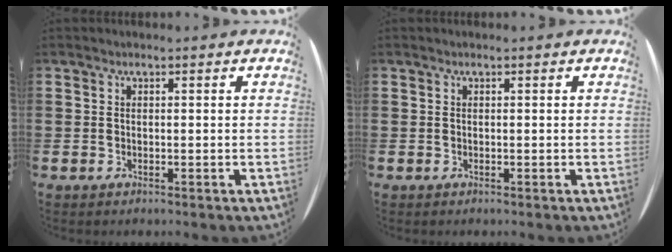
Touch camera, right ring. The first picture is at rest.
{"total": 0.0}